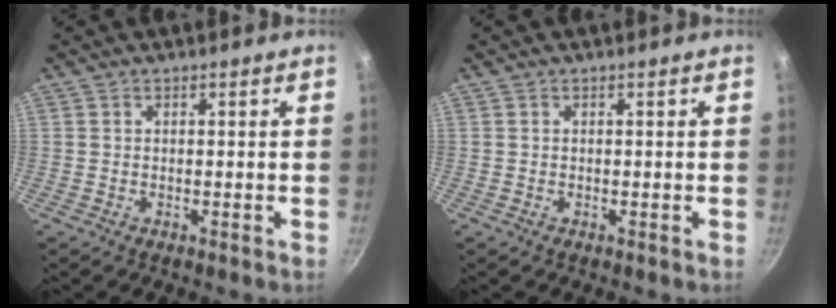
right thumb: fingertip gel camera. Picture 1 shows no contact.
{"total": 0.0}